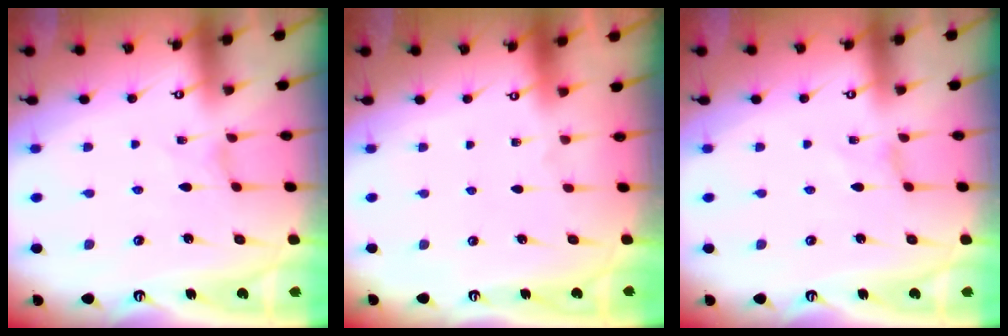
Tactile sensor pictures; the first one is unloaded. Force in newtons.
{"total": 0.0}
{"total": 0.7, "press": 0.7, "slide": 0.2}